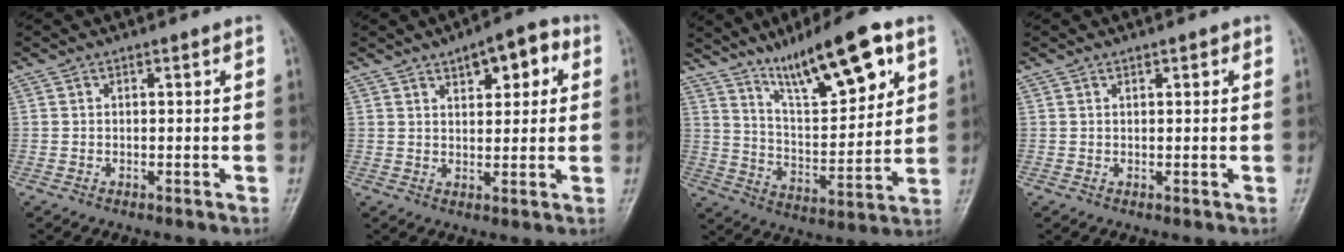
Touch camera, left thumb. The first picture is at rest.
{"total": 8.0, "force": [3.5, 3.8, 6.1], "torque": [-0.051, -0.002, 0.043]}
{"total": 17.2, "force": [10.2, 4.7, 13.1], "torque": [-0.188, -0.045, 0.179]}
{"total": 1.1, "force": [0.7, 0.5, 0.8], "torque": [-0.007, -0.001, 0.008]}